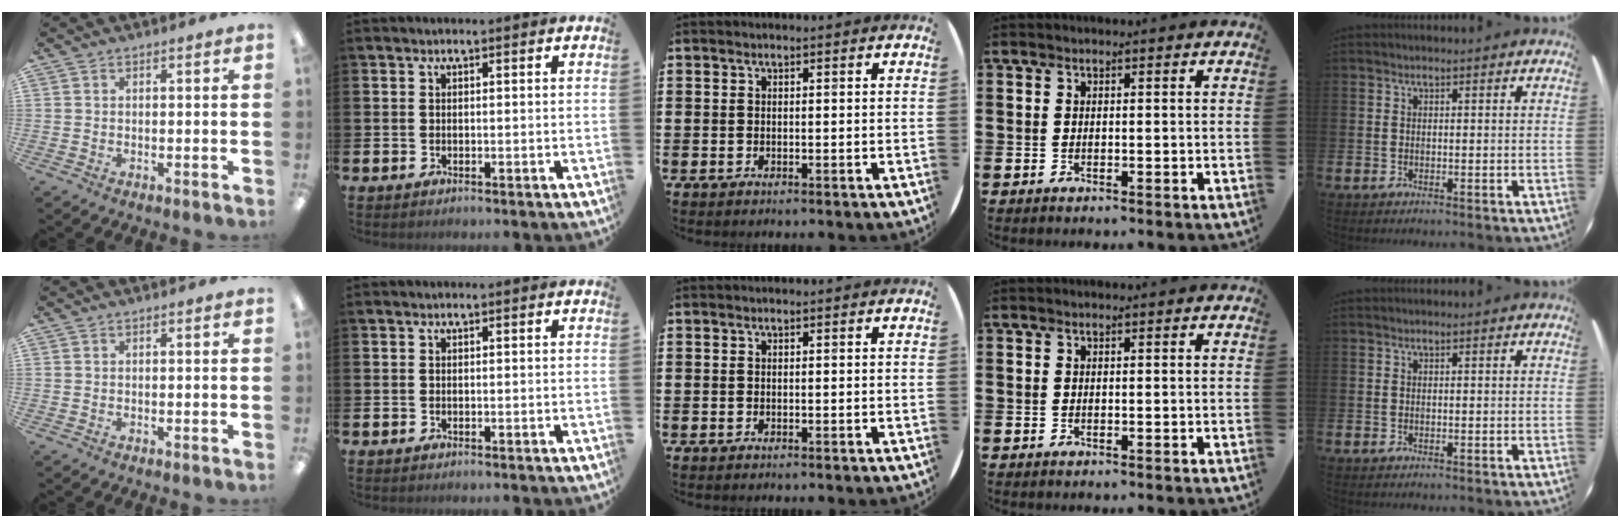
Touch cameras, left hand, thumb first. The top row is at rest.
{}